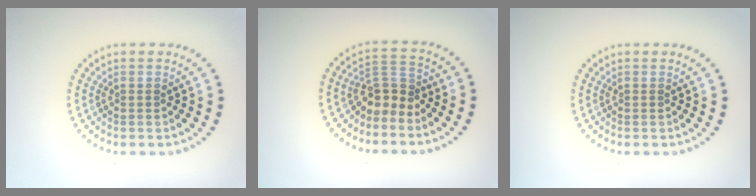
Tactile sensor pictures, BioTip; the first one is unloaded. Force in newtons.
{"total": 2.8, "press": 2.2, "slide": 1.7}
{"total": 0.0}